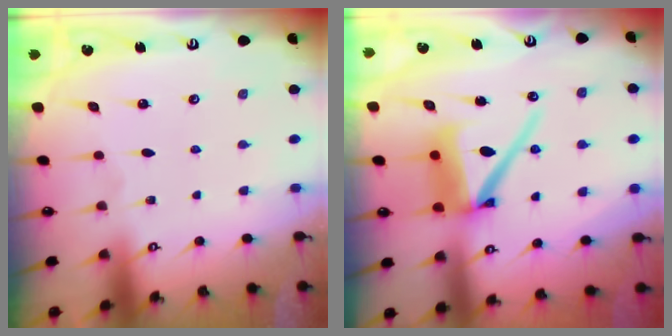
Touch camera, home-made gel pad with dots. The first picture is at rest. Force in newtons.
{"total": 12.5, "press": 12.4, "slide": 1.5}